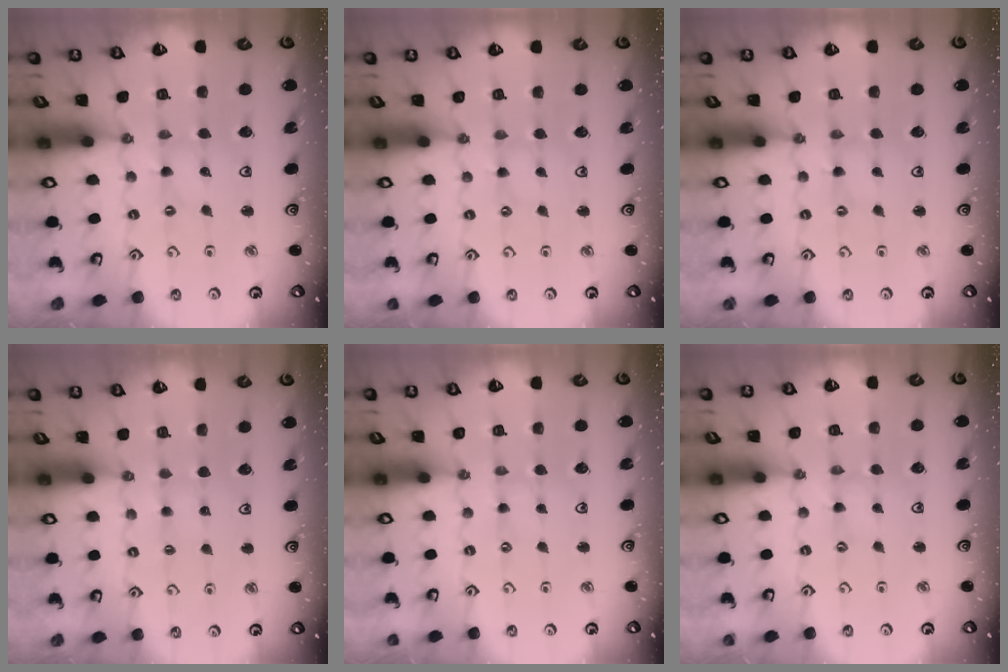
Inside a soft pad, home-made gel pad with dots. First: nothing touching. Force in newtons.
{"total": 0.0}
{"total": 0.0}
{"total": 1.8, "press": 1.7, "slide": 0.4}
{"total": 0.5, "press": 0.5, "slide": 0.1}
{"total": 0.5, "press": 0.5, "slide": 0.1}